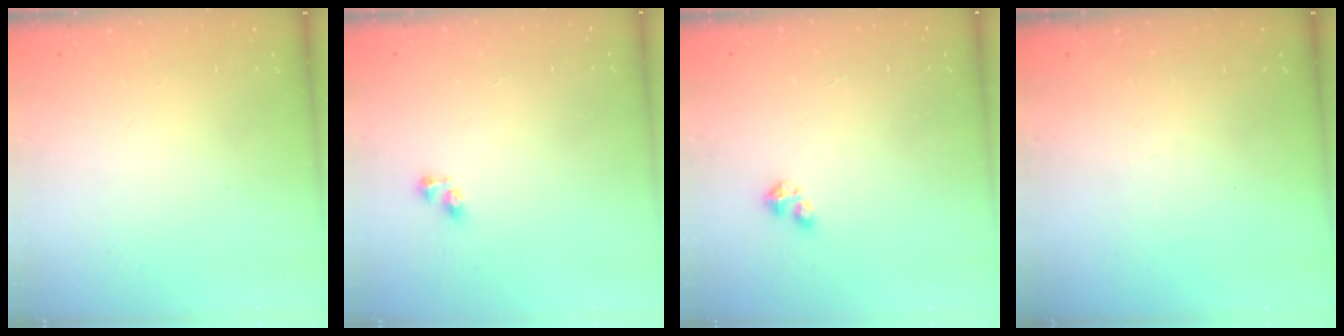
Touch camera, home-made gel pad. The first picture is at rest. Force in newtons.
{"total": 4.4, "press": 4.4, "slide": 0.1}
{"total": 2.4, "press": 2.4, "slide": 0.4}
{"total": 0.0}